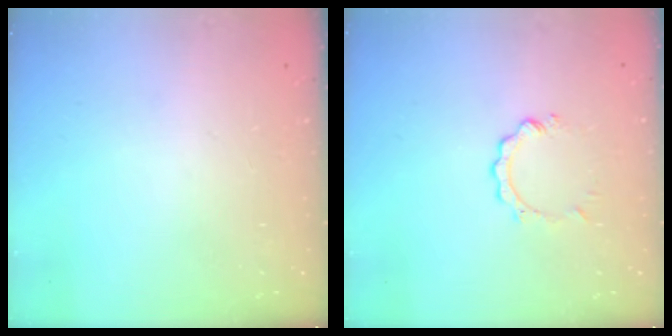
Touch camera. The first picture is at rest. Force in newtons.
{"total": 2.1, "press": 2.1, "slide": 0.2}